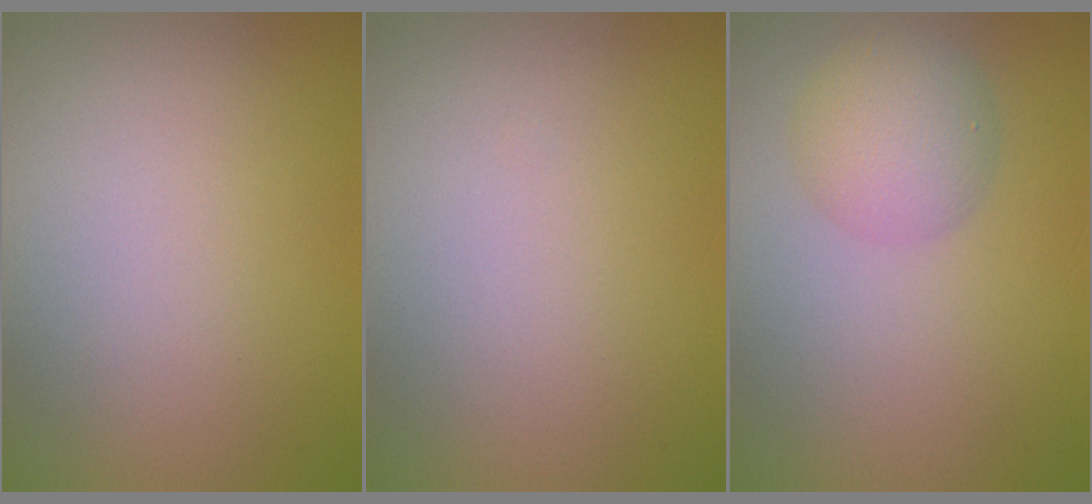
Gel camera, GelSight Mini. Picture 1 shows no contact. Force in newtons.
{"total": 0.0}
{"total": 3.5, "press": 3.5, "slide": 0.1}